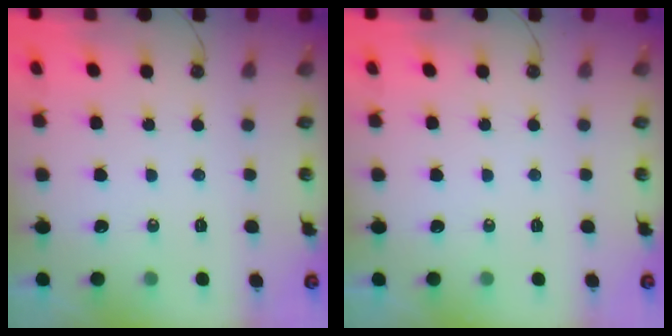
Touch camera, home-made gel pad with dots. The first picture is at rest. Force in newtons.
{"total": 0.0}